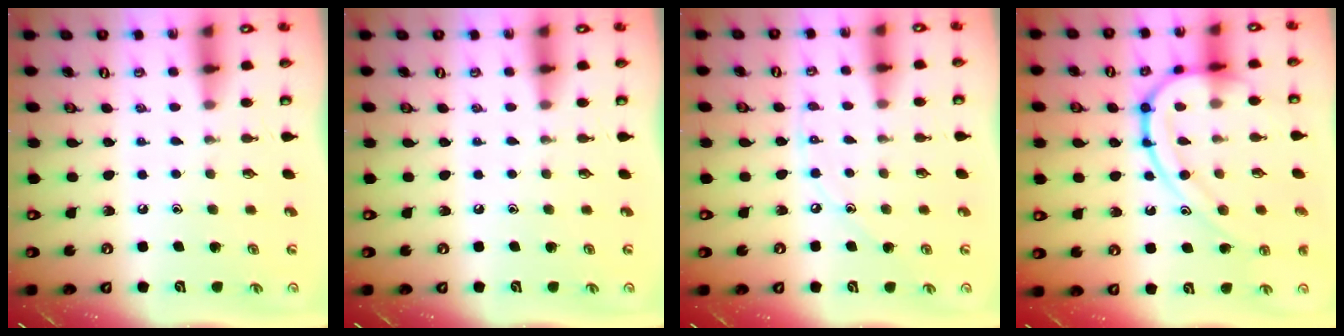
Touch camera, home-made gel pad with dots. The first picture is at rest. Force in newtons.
{"total": 0.0}
{"total": 6.0, "press": 6.0, "slide": 0.7}
{"total": 15.2, "press": 15.2, "slide": 0.8}